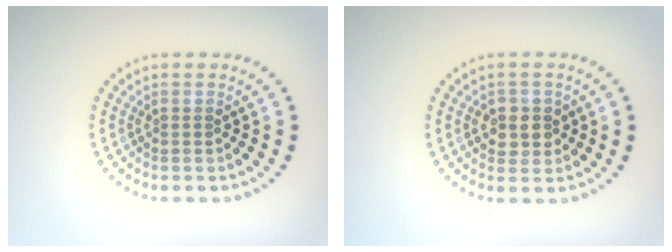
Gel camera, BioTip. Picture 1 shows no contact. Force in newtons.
{"total": 2.5, "press": 2.4, "slide": 0.7}